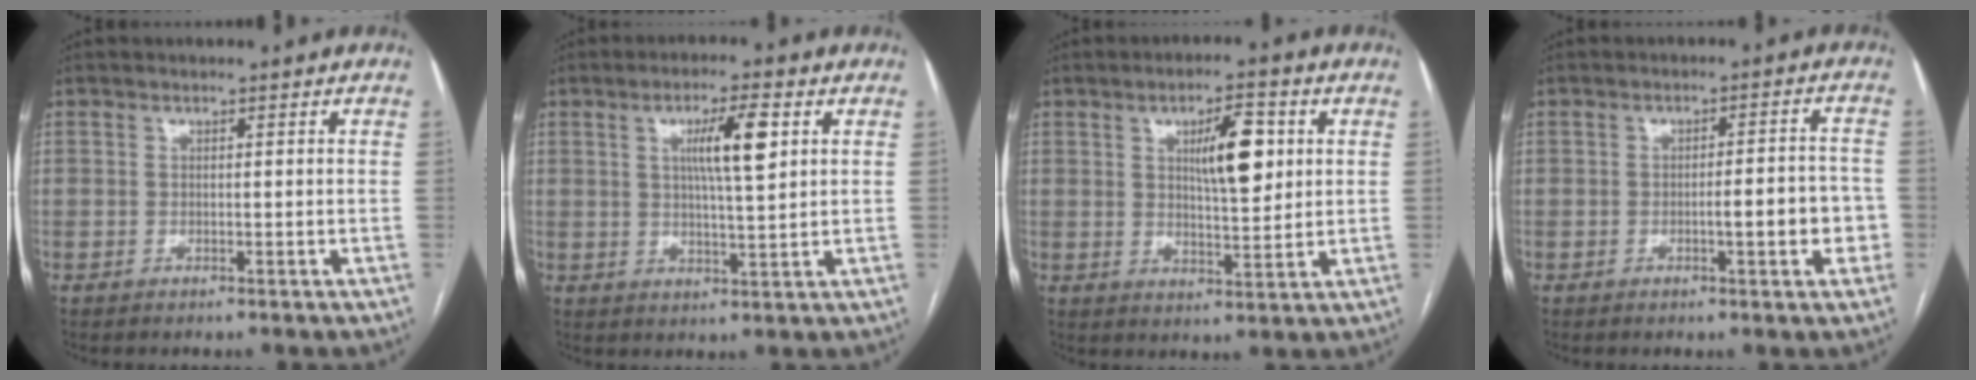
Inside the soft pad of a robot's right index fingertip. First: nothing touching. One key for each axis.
{"total": 7.3, "fx": 2.3, "fy": 0.6, "fz": 6.9, "tx": -0.119, "ty": 0.005, "tz": 0.039}
{"total": 8.3, "fx": 2.4, "fy": 2.2, "fz": 7.6, "tx": -0.122, "ty": 0.007, "tz": 0.042}
{"total": 5.9, "fx": -1.6, "fy": 1.4, "fz": 5.5, "tx": -0.072, "ty": 0.016, "tz": -0.016}